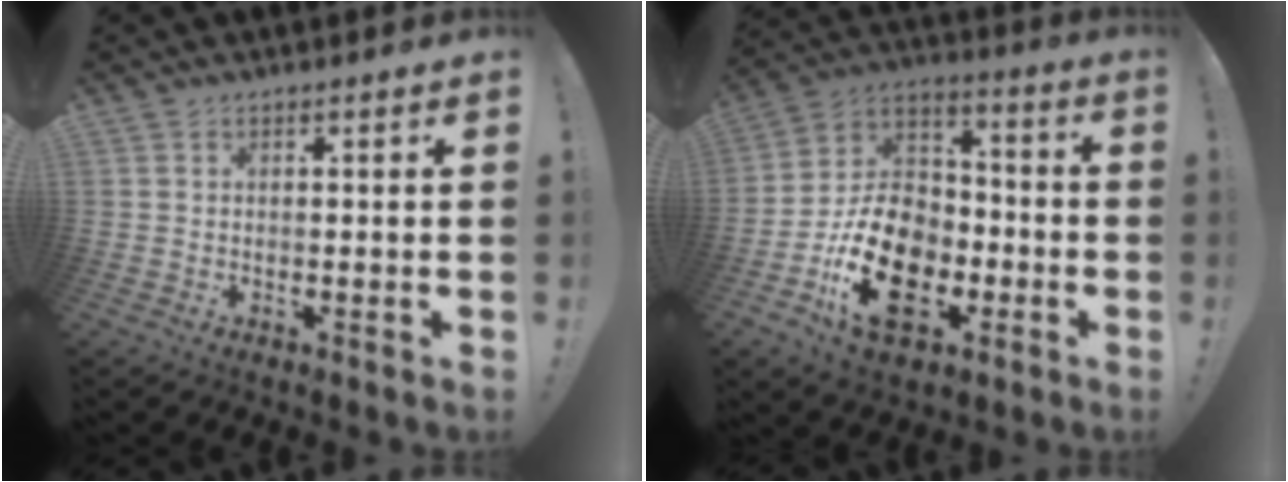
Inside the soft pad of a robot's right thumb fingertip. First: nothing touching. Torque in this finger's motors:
{"motor_torque": [2.40, 2.58, 1.39, -1.38, 0.16]}